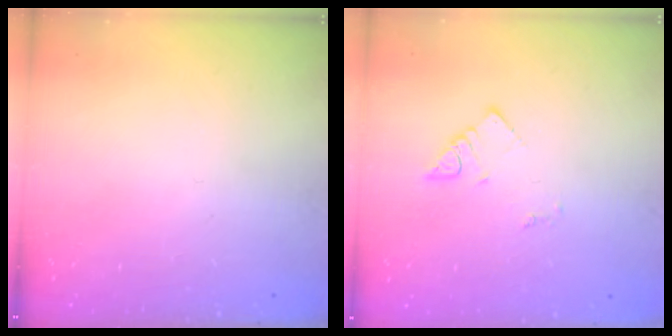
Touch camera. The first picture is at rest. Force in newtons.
{"total": 2.7, "press": 2.7, "slide": 0.4}